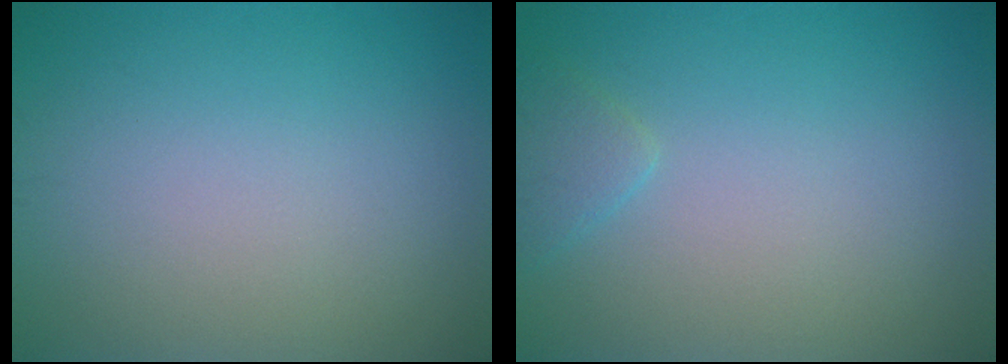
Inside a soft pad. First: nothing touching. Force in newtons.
{"total": 1.4, "press": 1.4, "slide": 0.2}